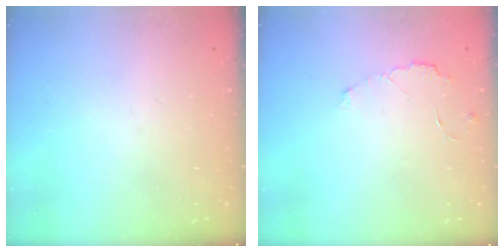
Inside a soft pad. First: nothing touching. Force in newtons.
{"total": 3.5, "press": 3.4, "slide": 0.2}